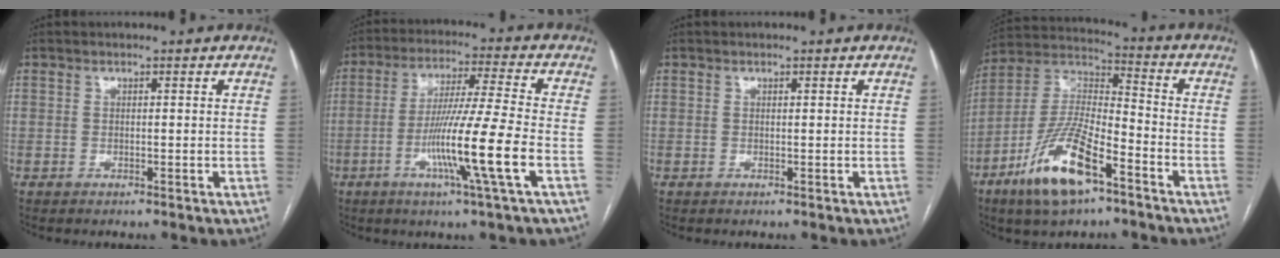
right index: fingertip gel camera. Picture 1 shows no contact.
{"total": 12.7, "force": [-4.1, -1.9, 11.8], "torque": [-0.221, -0.015, -0.081]}
{"total": 0.0}
{"total": 15.6, "force": [-8.6, 4.2, 12.3], "torque": [-0.254, -0.010, -0.158]}